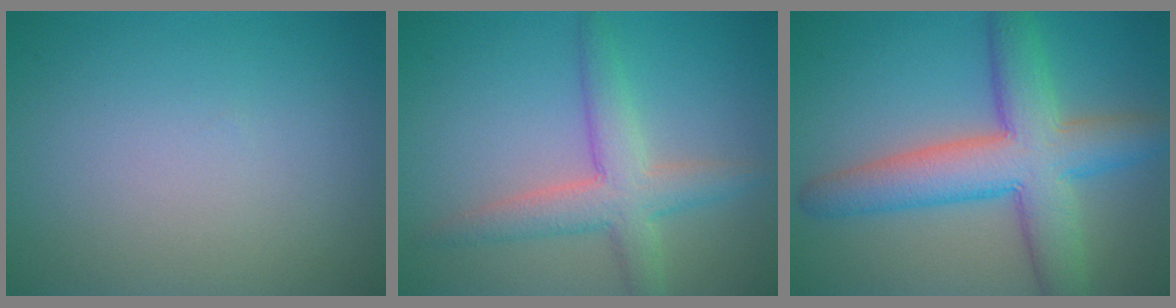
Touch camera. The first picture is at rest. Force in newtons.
{"total": 4.4, "press": 4.4, "slide": 0.3}
{"total": 8.3, "press": 8.3, "slide": 0.5}